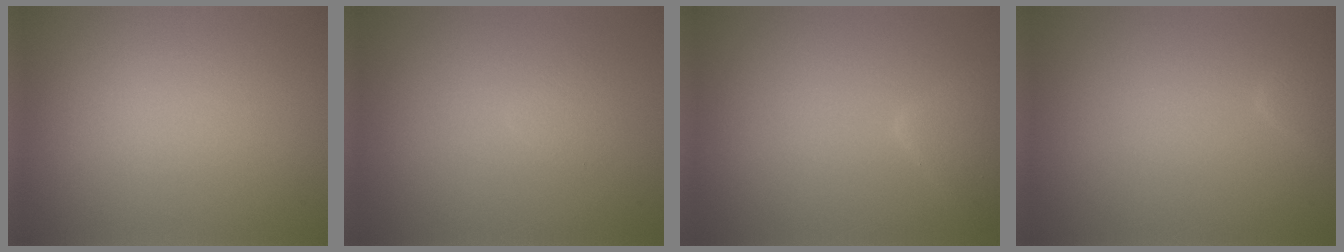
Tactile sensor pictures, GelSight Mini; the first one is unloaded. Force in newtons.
{"total": 0.9, "press": 0.9, "slide": 0.0}
{"total": 2.5, "press": 2.5, "slide": 0.2}
{"total": 1.3, "press": 1.3, "slide": 0.1}